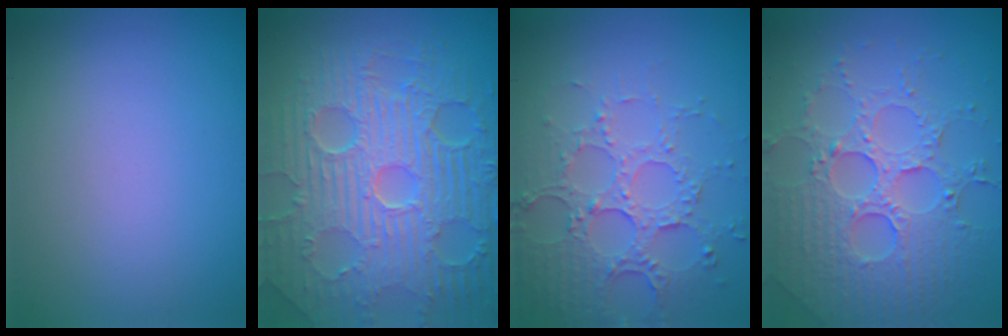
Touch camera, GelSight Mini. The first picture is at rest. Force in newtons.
{"total": 11.3, "press": 7.4, "slide": 8.6}
{"total": 5.2, "press": 3.8, "slide": 3.5}
{"total": 5.6, "press": 4.8, "slide": 2.9}